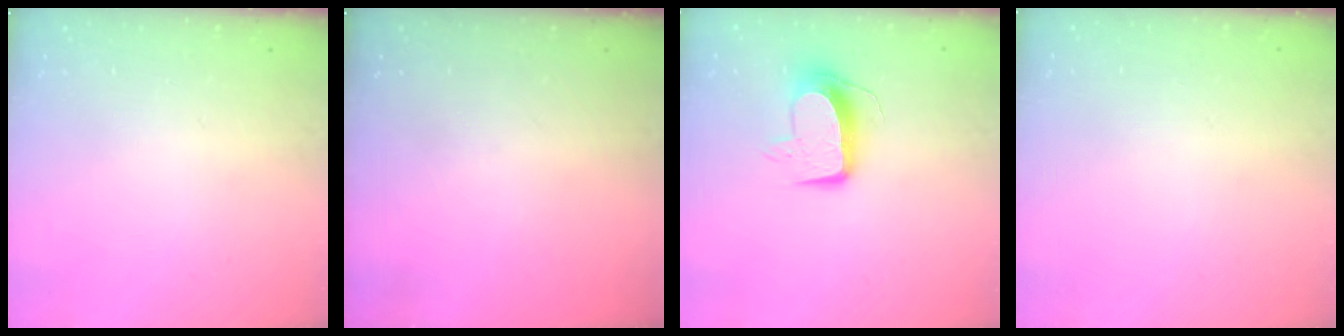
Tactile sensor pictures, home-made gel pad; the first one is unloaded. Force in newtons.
{"total": 0.0}
{"total": 11.0, "press": 10.9, "slide": 0.7}
{"total": 0.0}